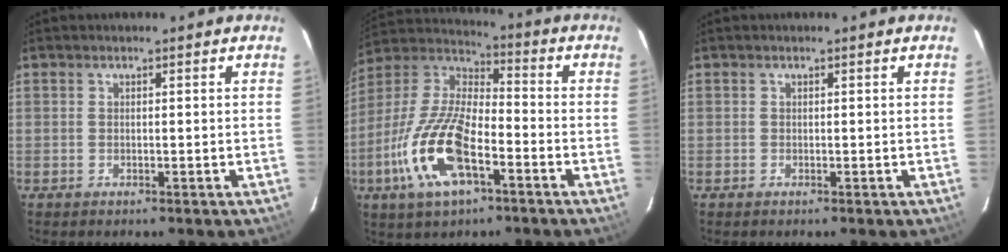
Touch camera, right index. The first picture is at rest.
{"total": 17.8, "force": [-7.4, 7.2, 14.4], "torque": [-0.308, -0.011, -0.147]}
{"total": 0.0}